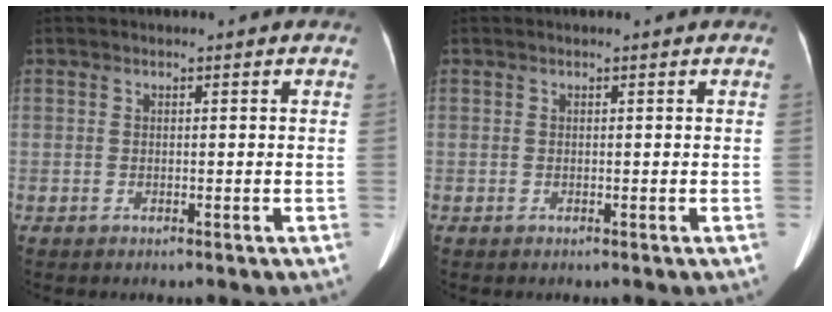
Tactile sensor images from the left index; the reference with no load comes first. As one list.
[{"total": 0.0}]